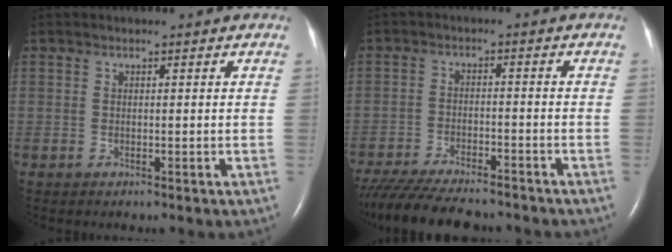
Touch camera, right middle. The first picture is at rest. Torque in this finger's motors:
{"motor_torque": [1.03, -1.11, 0.14, 0.10]}